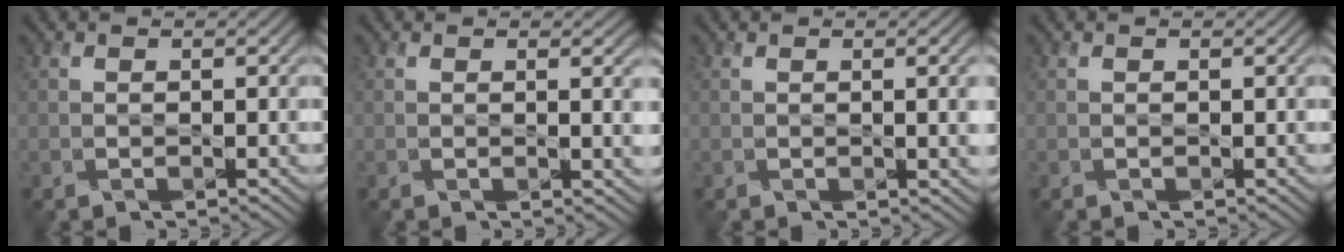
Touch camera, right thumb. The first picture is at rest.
{"total": 2.2, "force": [0.3, 0.3, 2.1], "torque": [-0.033, -0.001, 0.005]}
{"total": 3.5, "force": [0.0, 0.8, 3.4], "torque": [-0.044, -0.001, 0.004]}
{"total": 0.0}